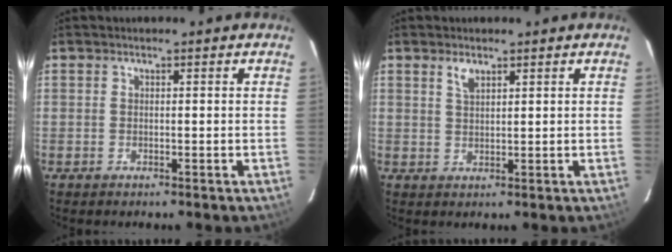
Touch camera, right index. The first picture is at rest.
{"total": 2.3, "force": [1.5, 1.0, 1.5], "torque": [-0.026, 0.003, 0.029]}